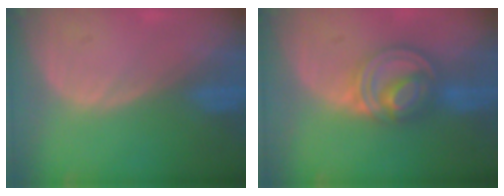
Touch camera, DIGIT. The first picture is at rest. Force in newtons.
{"total": 7.9, "press": 6.8, "slide": 3.9}